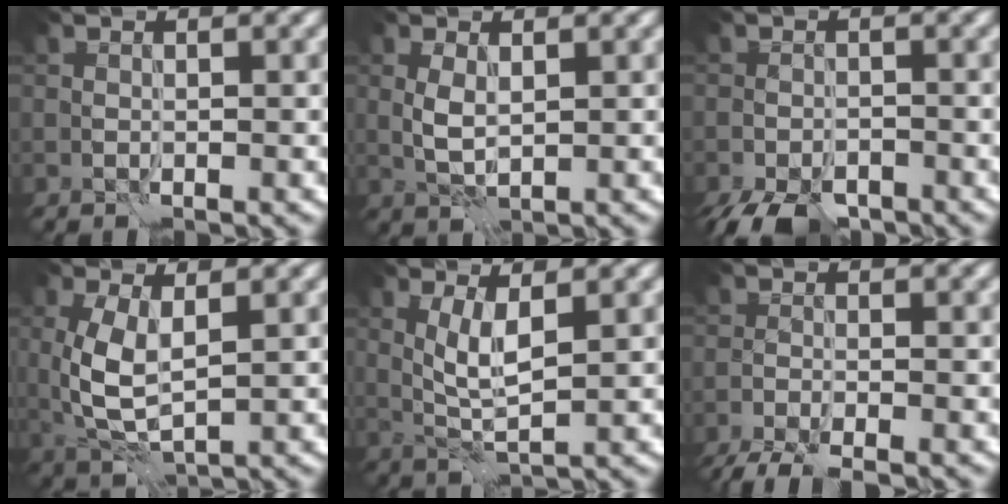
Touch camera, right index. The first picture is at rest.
{"total": 1.7, "force": [0.6, 0.8, 1.4], "torque": [-0.034, -0.001, 0.014]}
{"total": 5.1, "force": [-4.0, 2.0, 2.3], "torque": [-0.031, -0.015, -0.073]}
{"total": 4.6, "force": [0.9, 2.0, 4.1], "torque": [-0.098, -0.005, 0.020]}
{"total": 3.2, "force": [1.1, 0.7, 2.9], "torque": [-0.064, -0.003, 0.024]}
{"total": 3.9, "force": [-3.4, 0.6, 1.9], "torque": [-0.036, -0.016, -0.067]}